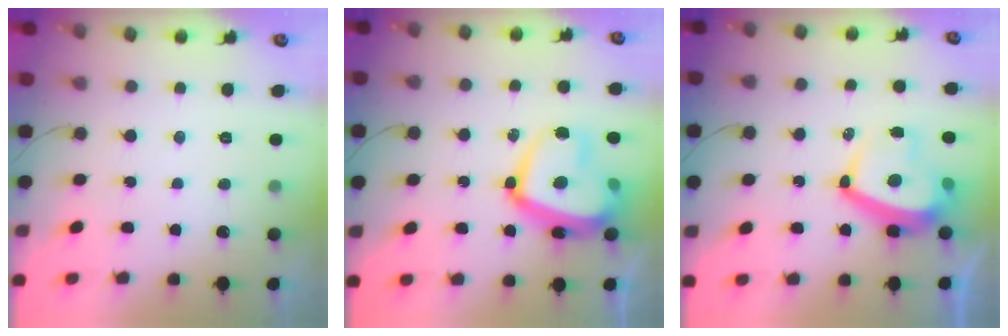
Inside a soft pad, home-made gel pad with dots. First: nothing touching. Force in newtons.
{"total": 20.6, "press": 20.5, "slide": 2.0}
{"total": 12.9, "press": 12.7, "slide": 2.3}